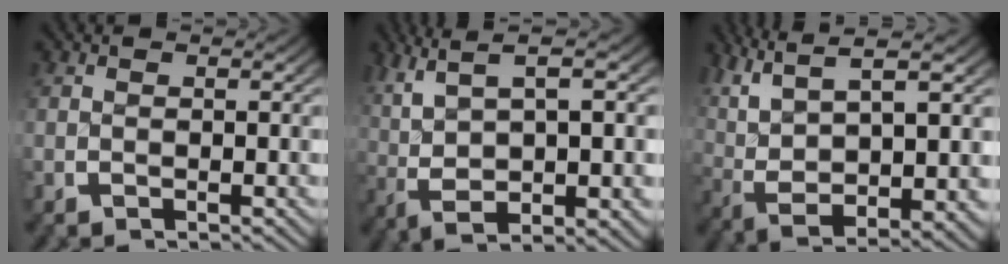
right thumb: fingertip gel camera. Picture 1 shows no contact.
{"total": 8.8, "force": [2.7, 4.1, 7.3], "torque": [-0.134, -0.002, 0.058]}
{"total": 11.5, "force": [1.9, 7.2, 8.8], "torque": [-0.194, -0.034, 0.054]}